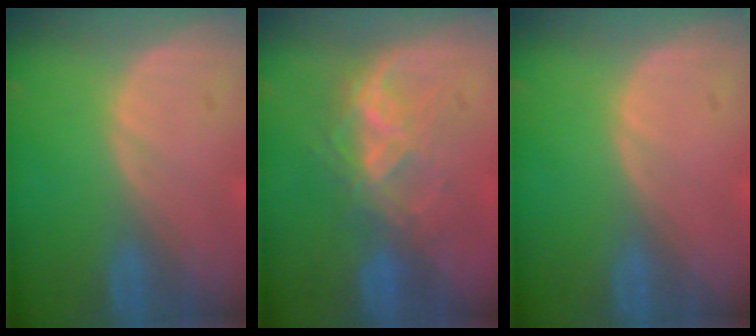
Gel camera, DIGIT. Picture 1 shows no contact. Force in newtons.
{"total": 6.9, "press": 6.0, "slide": 3.5}
{"total": 0.0}